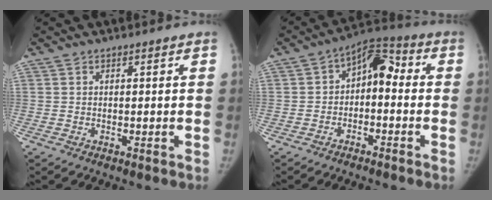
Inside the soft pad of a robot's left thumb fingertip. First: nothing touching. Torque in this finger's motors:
{"motor_torque": [-0.14, 0.38, 0.06, 0.03, 0.00]}